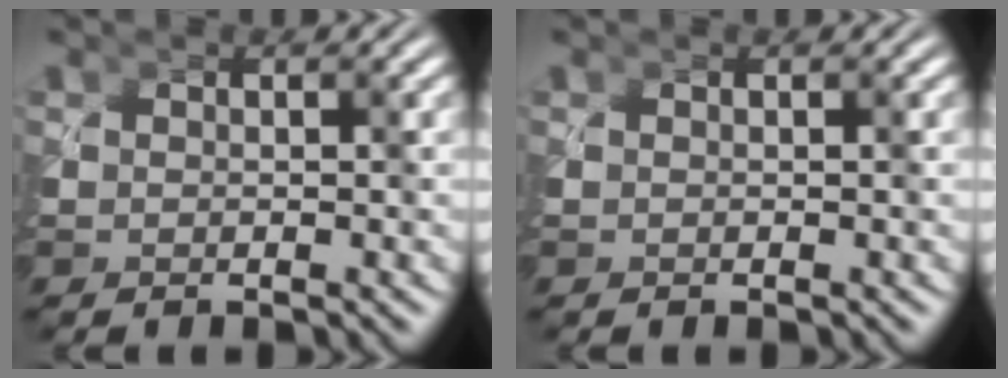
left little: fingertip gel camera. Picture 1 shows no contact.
{"total": 0.0}